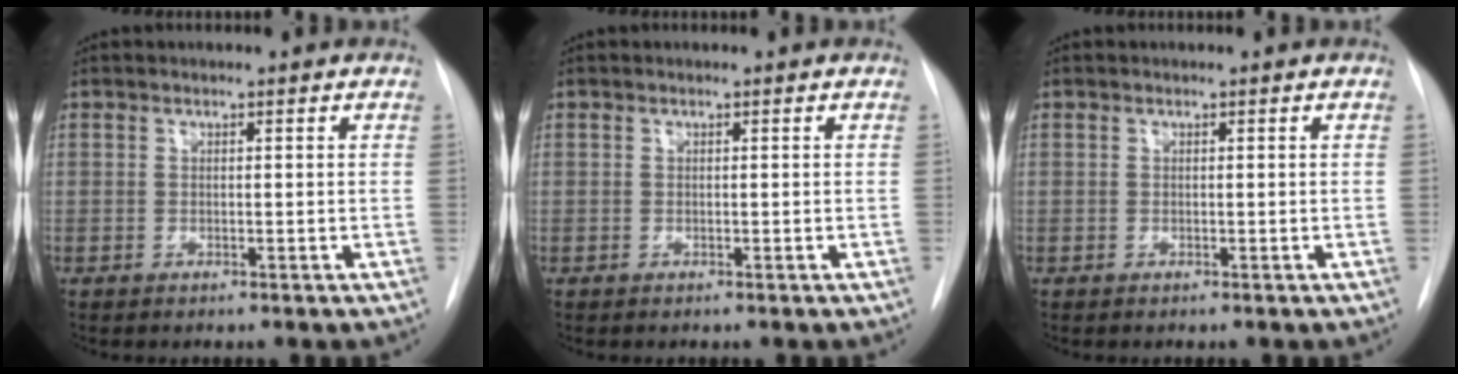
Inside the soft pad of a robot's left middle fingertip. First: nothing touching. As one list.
[{"total": 0.0}, {"total": 0.0}]